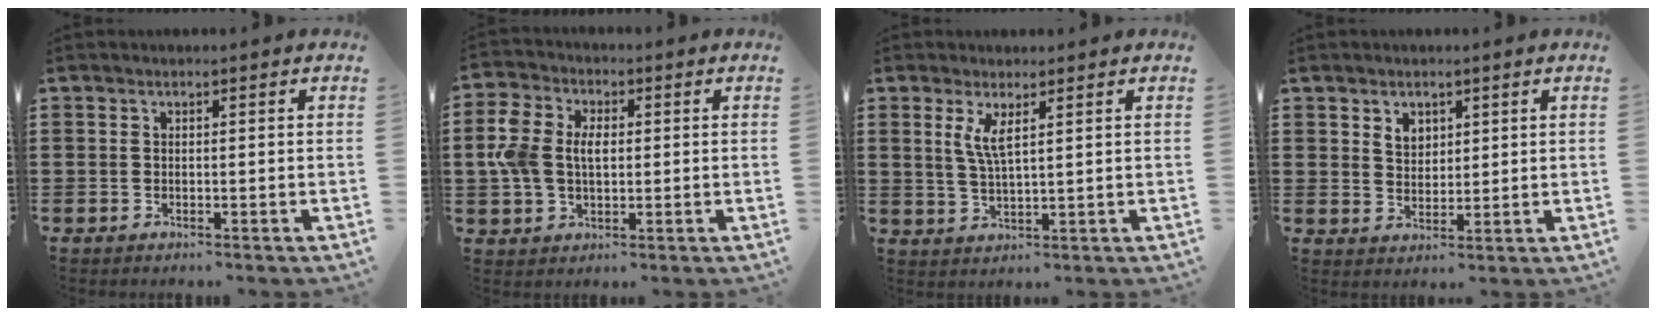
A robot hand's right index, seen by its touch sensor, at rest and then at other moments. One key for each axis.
{"total": 6.2, "fx": 0.1, "fy": 4.3, "fz": 4.5, "tx": -0.116, "ty": 0.008, "tz": -0.006}
{"total": 3.9, "fx": 1.8, "fy": 0.7, "fz": 3.4, "tx": -0.074, "ty": 0.000, "tz": 0.030}
{"total": 2.9, "fx": 1.9, "fy": 2.0, "fz": 1.0, "tx": -0.026, "ty": 0.006, "tz": 0.035}